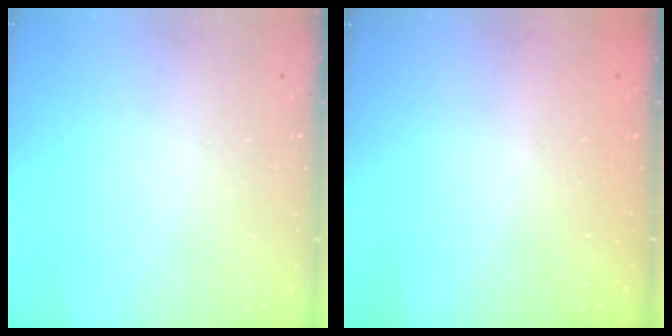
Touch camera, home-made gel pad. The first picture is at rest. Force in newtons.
{"total": 2.5, "press": 2.4, "slide": 0.8}